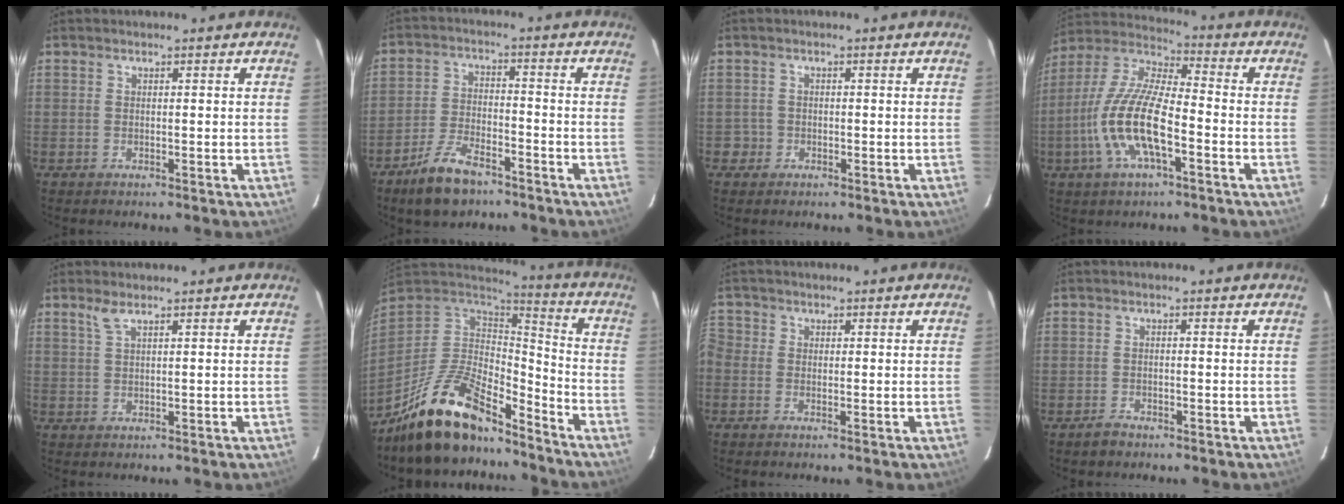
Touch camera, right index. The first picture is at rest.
{"total": 9.1, "force": [-6.6, 3.6, 5.0], "torque": [-0.117, -0.001, -0.121]}
{"total": 2.1, "force": [-0.8, 1.9, -0.2], "torque": [0.004, 0.014, -0.012]}
{"total": 15.5, "force": [-5.1, 4.9, 13.7], "torque": [-0.286, -0.004, -0.105]}
{"total": 1.6, "force": [1.1, 0.1, 1.2], "torque": [-0.027, 0.004, 0.025]}
{"total": 18.9, "force": [-14.5, 6.2, 10.5], "torque": [-0.218, -0.013, -0.258]}
{"total": 2.1, "force": [-0.8, 1.8, 0.7], "torque": [-0.022, 0.002, -0.026]}
{"total": 2.0, "force": [-1.6, 0.9, 0.7], "torque": [-0.017, 0.001, -0.028]}